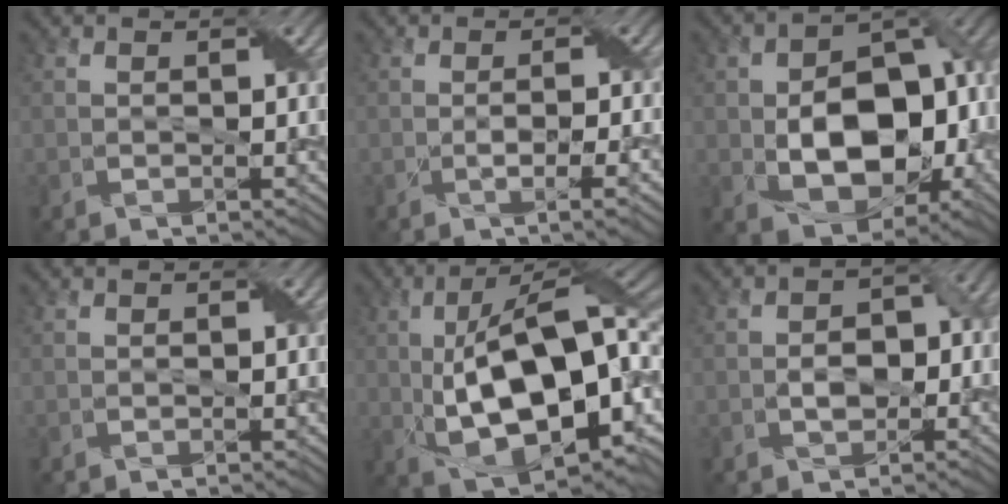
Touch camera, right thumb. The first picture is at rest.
{"total": 3.8, "force": [-1.0, 0.5, 3.6], "torque": [-0.065, 0.004, -0.017]}
{"total": 14.1, "force": [-2.4, 9.2, 10.4], "torque": [-0.159, -0.009, -0.042]}
{"total": 0.0}
{"total": 19.3, "force": [-0.8, 9.0, 17.1], "torque": [-0.297, 0.006, -0.015]}
{"total": 4.1, "force": [-1.0, 2.7, 3.0], "torque": [-0.046, -0.001, -0.019]}